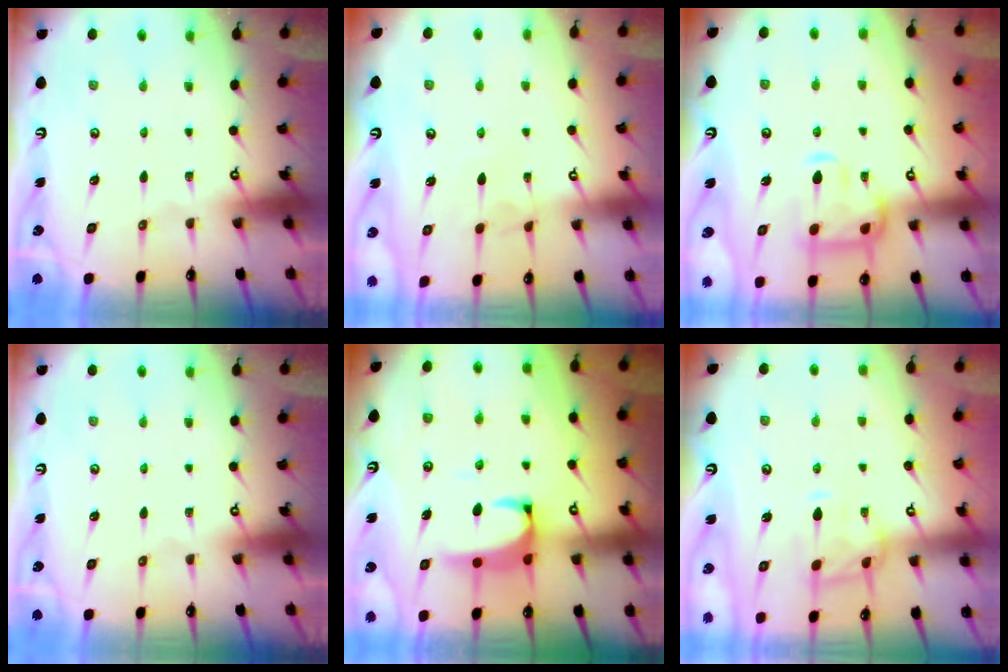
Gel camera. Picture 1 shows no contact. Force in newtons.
{"total": 2.2, "press": 2.2, "slide": 0.4}
{"total": 7.0, "press": 6.8, "slide": 1.6}
{"total": 0.0}
{"total": 2.8, "press": 2.6, "slide": 1.1}
{"total": 3.6, "press": 3.3, "slide": 1.4}